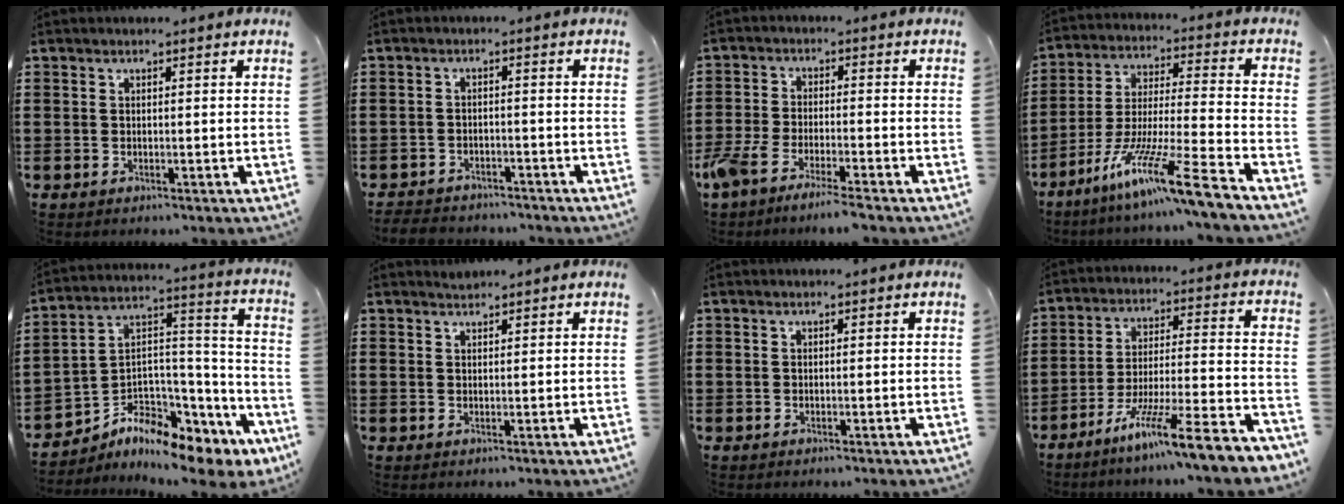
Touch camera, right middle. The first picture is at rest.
{"total": 2.7, "force": [-2.6, 0.4, -0.1], "torque": [-0.006, -0.004, -0.058]}
{"total": 5.1, "force": [-4.4, 0.1, 2.7], "torque": [-0.071, -0.016, -0.088]}
{"total": 12.8, "force": [-9.6, -0.5, 8.5], "torque": [-0.157, 0.002, -0.182]}
{"total": 7.4, "force": [-6.4, 2.8, 2.5], "torque": [-0.062, -0.006, -0.126]}
{"total": 0.9, "force": [0.9, 0.1, -0.1], "torque": [-0.001, 0.000, 0.018]}
{"total": 0.0}
{"total": 10.9, "force": [-8.7, -0.5, 6.5], "torque": [-0.116, -0.001, -0.170]}